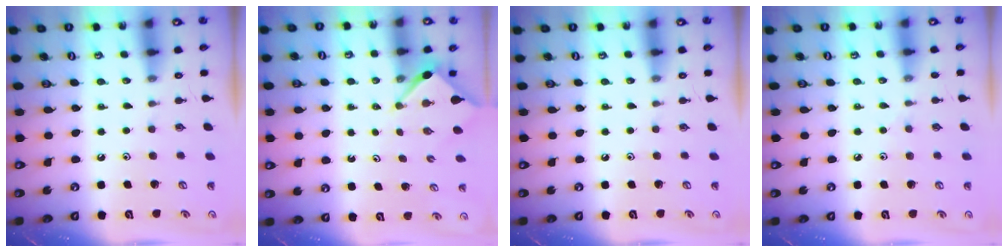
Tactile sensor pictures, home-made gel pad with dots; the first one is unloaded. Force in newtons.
{"total": 2.5, "press": 2.5, "slide": 0.3}
{"total": 0.0}
{"total": 2.9, "press": 2.8, "slide": 0.4}